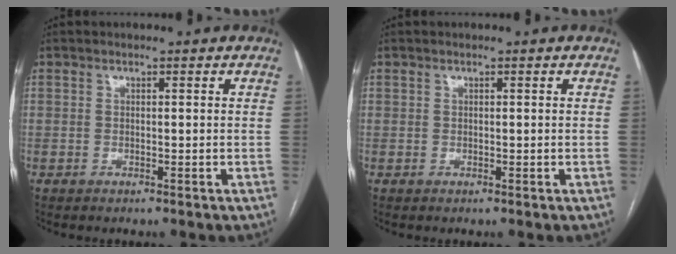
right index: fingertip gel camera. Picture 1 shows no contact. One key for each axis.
{"total": 0.0}